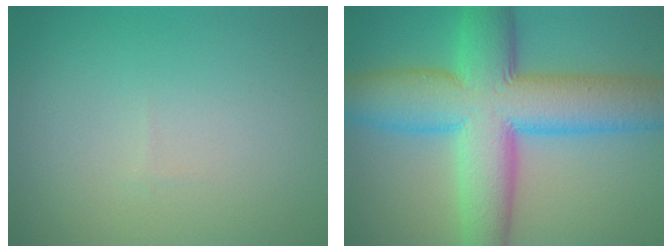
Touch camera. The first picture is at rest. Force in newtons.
{"total": 11.9, "press": 11.9, "slide": 0.4}